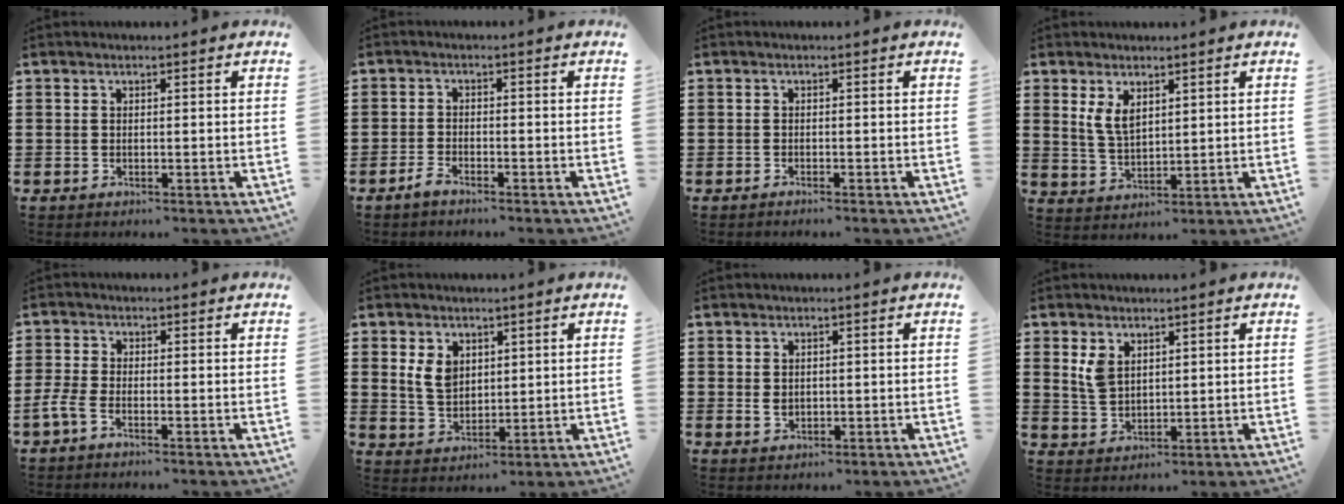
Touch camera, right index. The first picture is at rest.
{"total": 1.8, "force": [-1.7, 0.2, 0.6], "torque": [-0.019, -0.001, -0.035]}
{"total": 0.7, "force": [-0.7, -0.2, -0.1], "torque": [-0.001, -0.003, -0.014]}
{"total": 3.8, "force": [1.9, 2.0, 2.6], "torque": [-0.065, 0.001, 0.032]}
{"total": 2.5, "force": [-1.6, 0.5, 1.8], "torque": [-0.052, -0.008, -0.036]}
{"total": 4.2, "force": [1.7, 3.0, 2.5], "torque": [-0.059, 0.009, 0.031]}
{"total": 1.4, "force": [0.2, 1.1, 0.8], "torque": [-0.017, 0.007, 0.002]}
{"total": 3.6, "force": [2.0, 2.2, 2.0], "torque": [-0.047, 0.007, 0.036]}